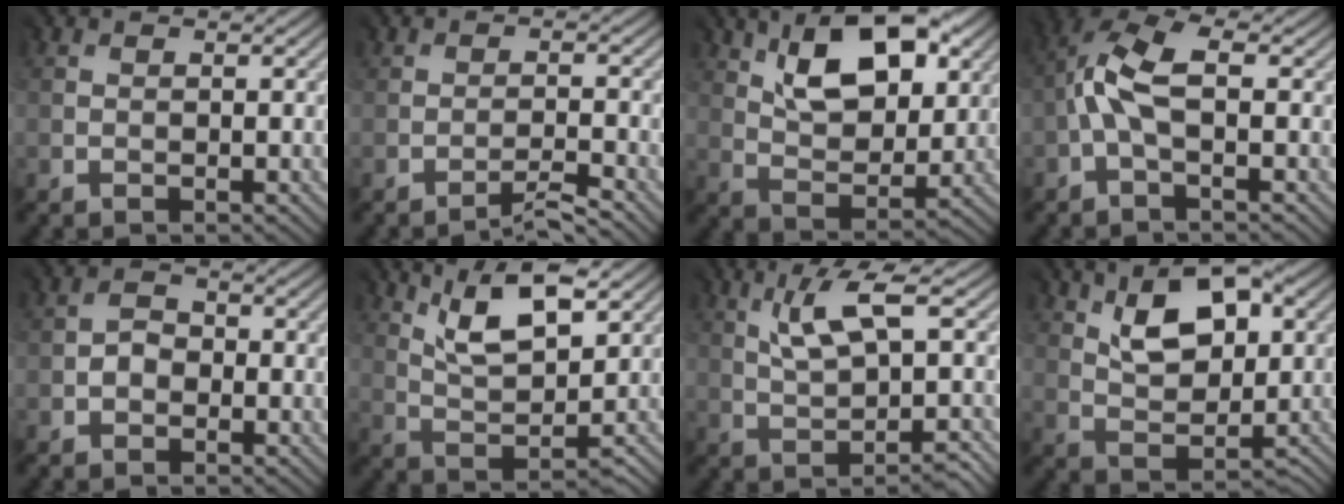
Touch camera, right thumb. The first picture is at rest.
{"total": 2.1, "force": [-2.0, -0.5, -0.3], "torque": [0.013, 0.006, -0.044]}
{"total": 11.3, "force": [6.6, 5.4, 7.4], "torque": [-0.121, 0.002, 0.108]}
{"total": 6.8, "force": [0.3, 3.0, 6.1], "torque": [-0.143, 0.026, -0.005]}
{"total": 1.8, "force": [-0.8, 1.7, 0.0], "torque": [0.002, 0.003, -0.019]}
{"total": 8.2, "force": [5.7, 2.5, 5.3], "torque": [-0.097, 0.007, 0.102]}
{"total": 4.7, "force": [1.7, 0.7, 4.4], "torque": [-0.069, 0.012, 0.033]}
{"total": 7.5, "force": [4.2, 4.0, 4.8], "torque": [-0.078, 0.015, 0.069]}